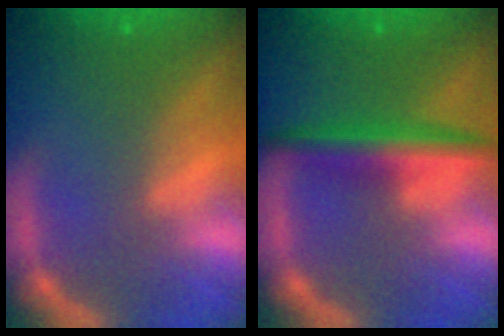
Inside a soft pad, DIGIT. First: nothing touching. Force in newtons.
{"total": 4.5}